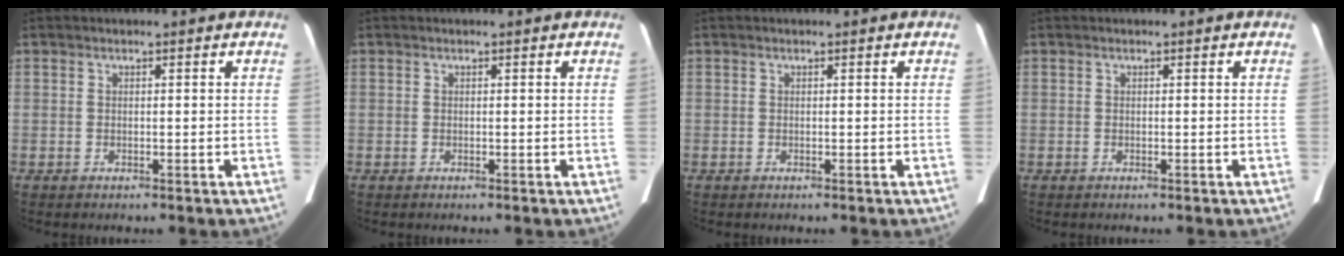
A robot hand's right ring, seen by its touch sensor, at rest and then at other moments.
{"total": 0.0}
{"total": 0.0}
{"total": 0.0}